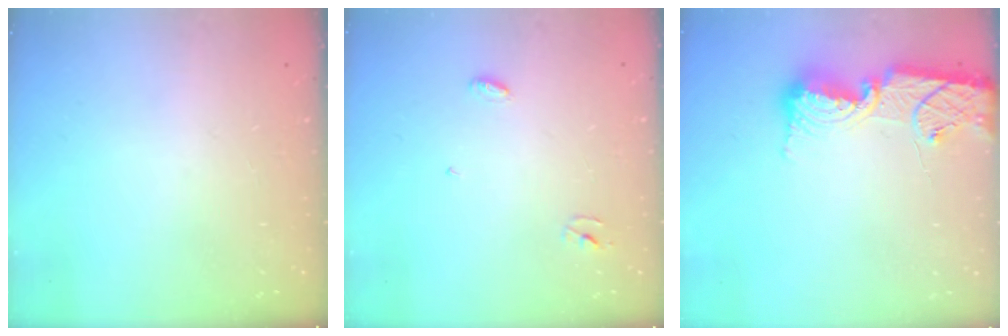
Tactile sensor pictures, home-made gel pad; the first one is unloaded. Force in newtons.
{"total": 3.2, "press": 3.2, "slide": 0.3}
{"total": 14.0, "press": 14.0, "slide": 1.1}